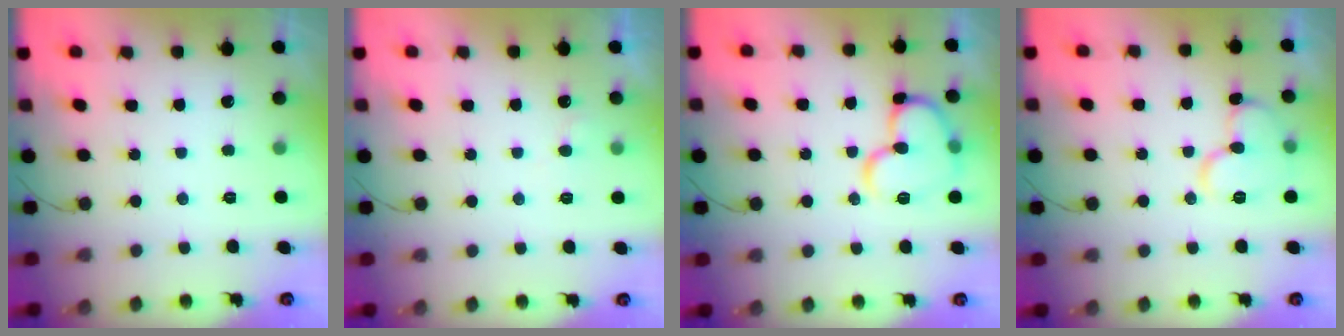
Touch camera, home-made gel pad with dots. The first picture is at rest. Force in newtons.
{"total": 4.9, "press": 4.9, "slide": 0.4}
{"total": 14.1, "press": 14.0, "slide": 1.5}
{"total": 10.3, "press": 10.2, "slide": 1.3}